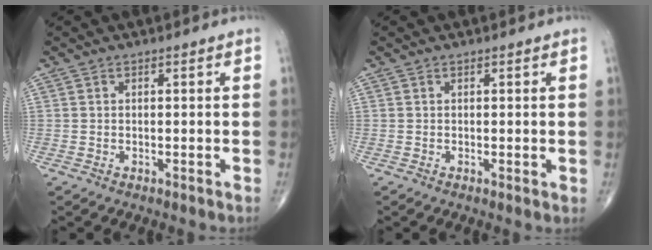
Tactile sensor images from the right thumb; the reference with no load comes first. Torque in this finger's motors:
{"motor_torque": [-0.59, 0.38, -0.33, -0.05, 0.00]}